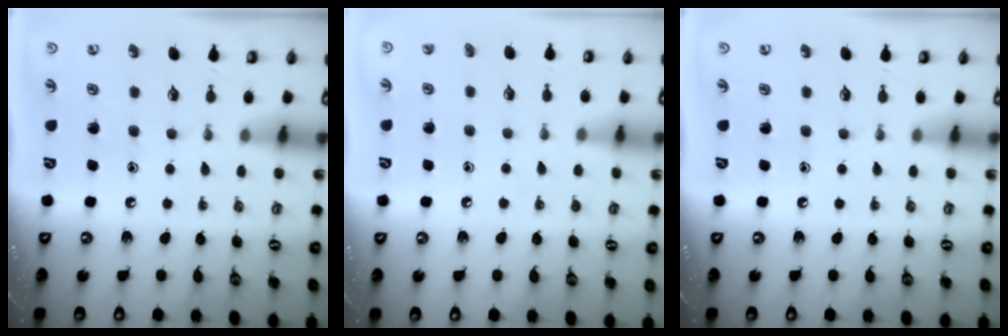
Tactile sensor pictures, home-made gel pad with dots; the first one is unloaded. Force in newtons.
{"total": 5.5, "press": 5.5, "slide": 0.6}
{"total": 0.0}